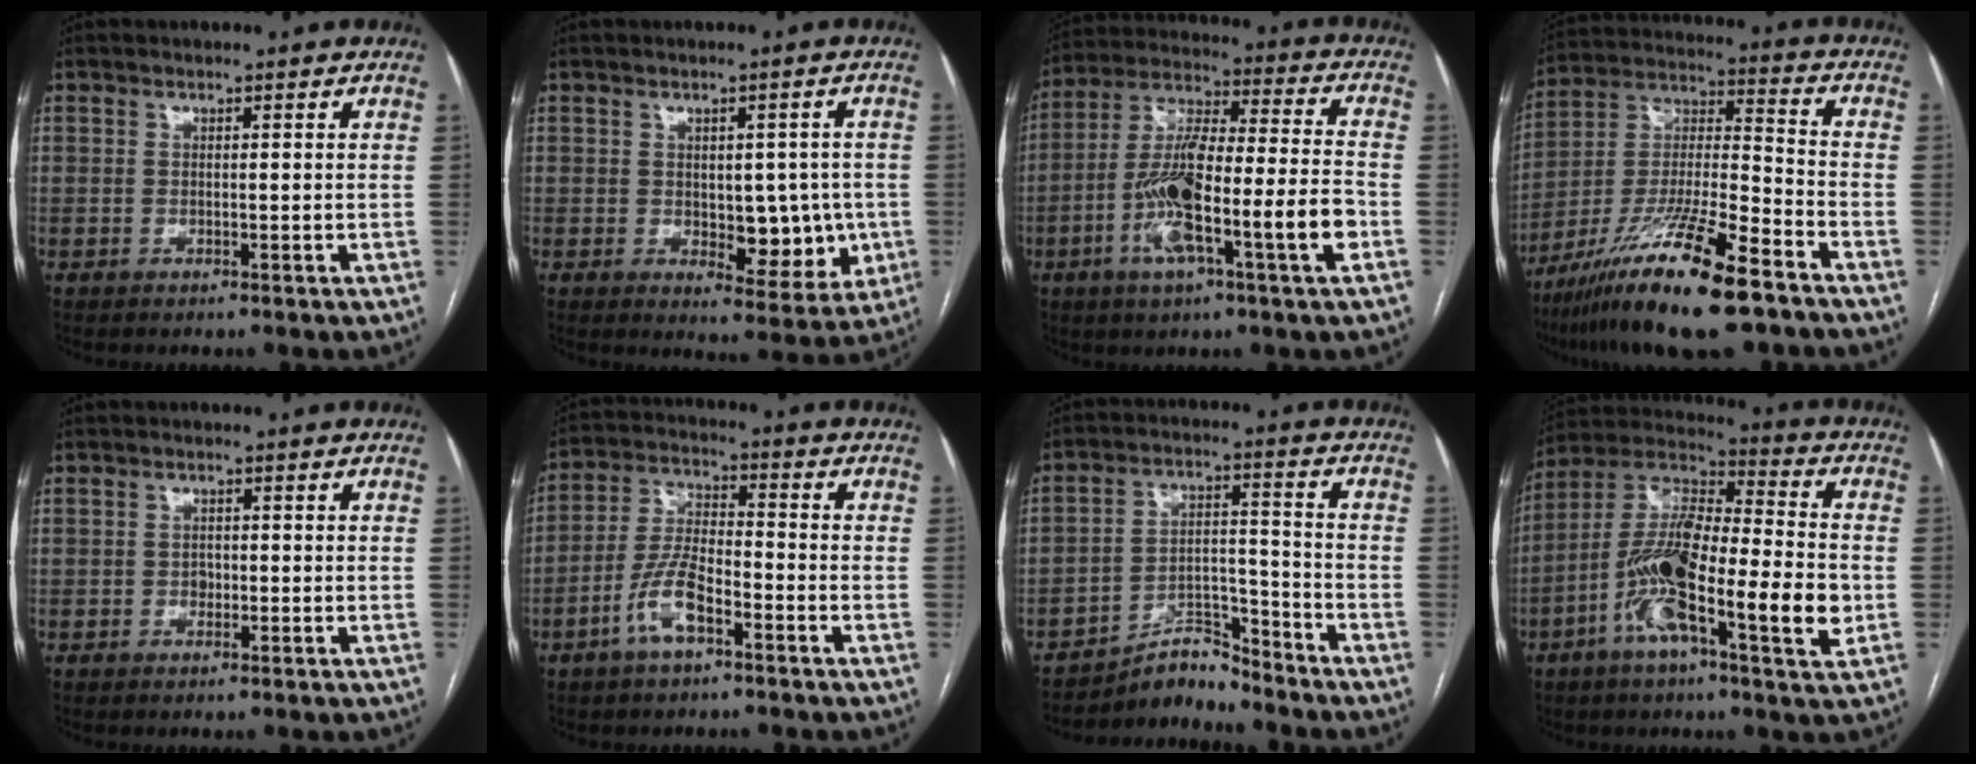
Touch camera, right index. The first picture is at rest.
{"total": 8.4, "force": [-0.7, 4.5, 7.0], "torque": [-0.069, 0.004, 0.003]}
{"total": 17.0, "force": [-5.5, 1.4, 16.0], "torque": [-0.295, 0.005, -0.095]}
{"total": 19.6, "force": [-12.9, 2.1, 14.7], "torque": [-0.286, -0.033, -0.232]}
{"total": 1.1, "force": [-0.3, 0.9, 0.6], "torque": [-0.007, 0.003, -0.004]}
{"total": 8.1, "force": [-4.2, 2.8, 6.4], "torque": [-0.139, 0.009, -0.081]}
{"total": 6.6, "force": [-6.5, 1.2, 0.4], "torque": [-0.002, 0.030, -0.111]}
{"total": 19.1, "force": [-5.2, 3.8, 18.0], "torque": [-0.331, 0.001, -0.096]}